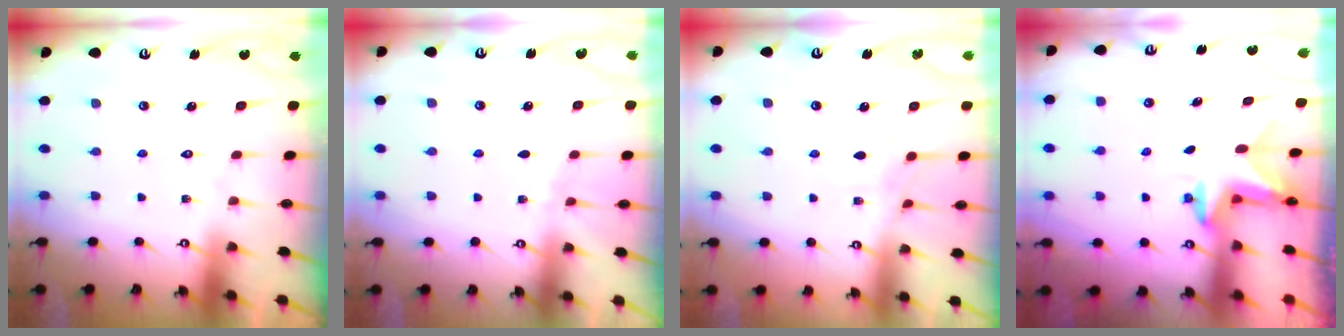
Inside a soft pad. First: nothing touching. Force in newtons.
{"total": 4.1, "press": 3.4, "slide": 2.4}
{"total": 5.4, "press": 5.4, "slide": 0.6}
{"total": 2.4, "press": 2.4, "slide": 0.4}